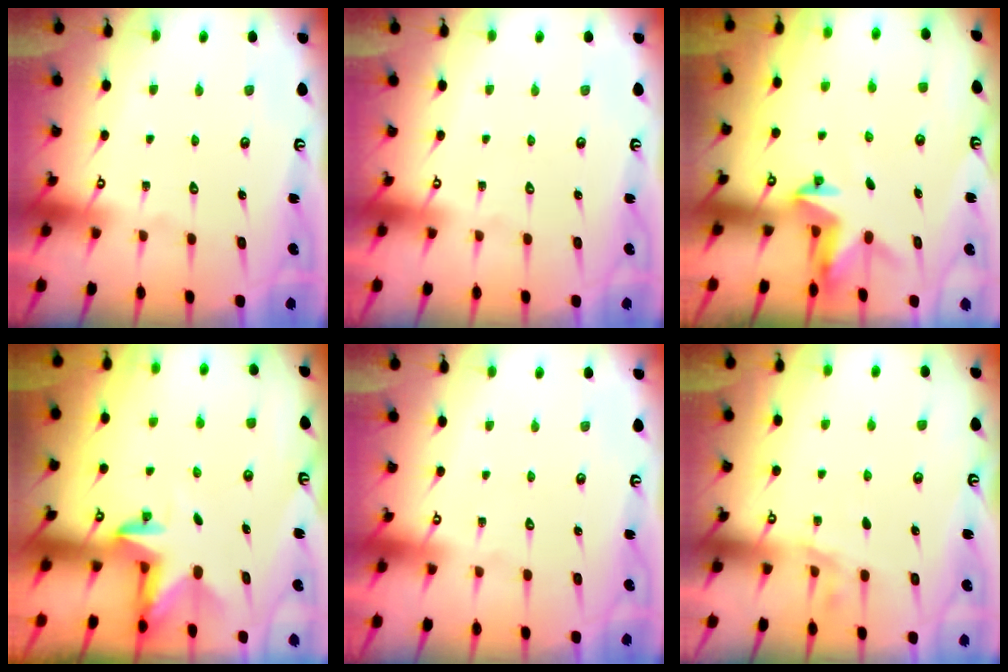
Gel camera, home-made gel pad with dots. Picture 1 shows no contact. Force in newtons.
{"total": 0.0}
{"total": 3.1, "press": 3.1, "slide": 0.2}
{"total": 3.1, "press": 3.1, "slide": 0.1}
{"total": 0.0}
{"total": 4.6, "press": 3.9, "slide": 2.5}